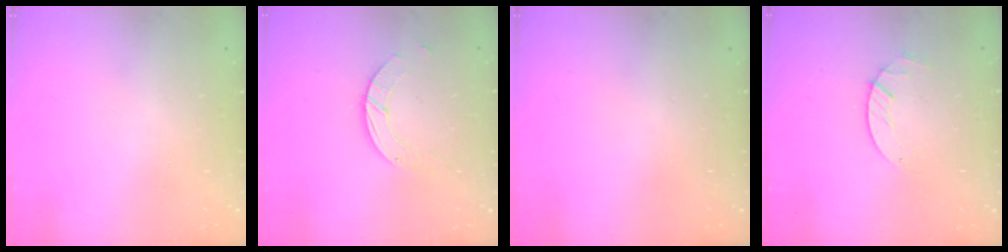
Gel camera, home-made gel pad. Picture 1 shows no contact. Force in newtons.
{"total": 3.0, "press": 3.0, "slide": 0.3}
{"total": 0.0}
{"total": 1.4, "press": 1.4, "slide": 0.2}